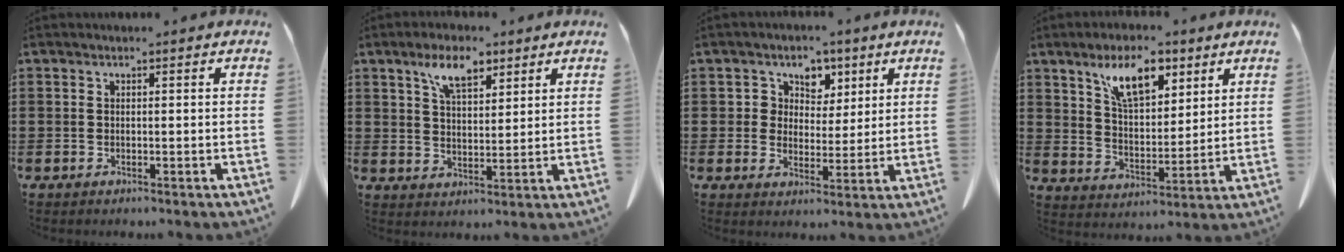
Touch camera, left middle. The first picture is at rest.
{"total": 7.0, "force": [4.6, 3.2, 4.2], "torque": [-0.080, -0.003, 0.082]}
{"total": 4.5, "force": [2.5, 3.7, 0.4], "torque": [-0.027, 0.006, 0.041]}
{"total": 9.6, "force": [6.2, 4.1, 6.0], "torque": [-0.122, -0.008, 0.111]}